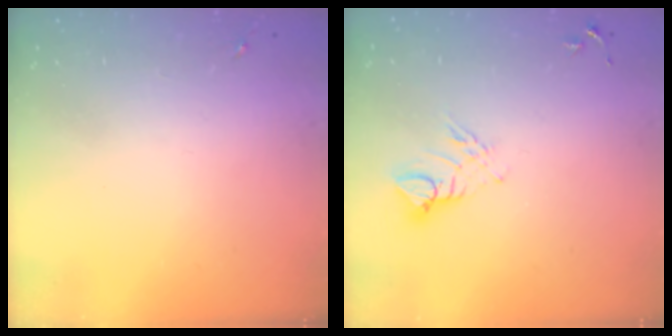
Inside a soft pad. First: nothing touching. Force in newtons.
{"total": 6.5, "press": 6.5, "slide": 0.3}